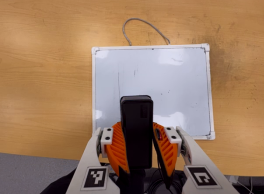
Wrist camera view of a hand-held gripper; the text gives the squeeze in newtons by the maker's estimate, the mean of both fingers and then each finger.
{"total": 6.7, "left": 5.9, "right": 7.4}